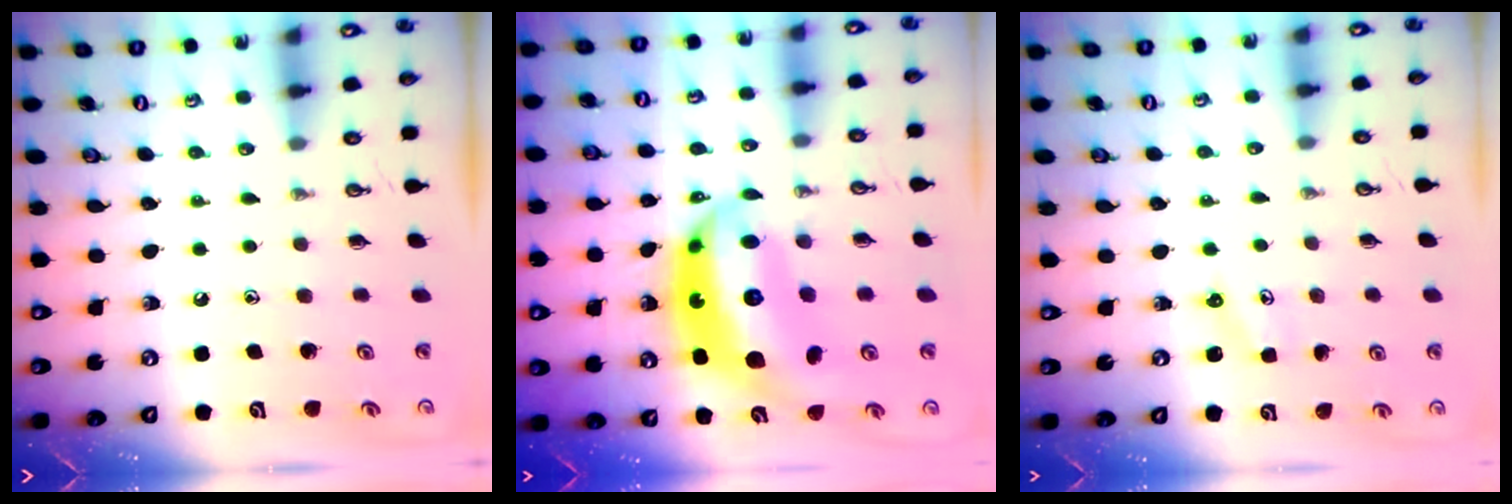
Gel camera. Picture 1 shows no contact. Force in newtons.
{"total": 16.1, "press": 16.0, "slide": 1.5}
{"total": 2.5, "press": 2.5, "slide": 0.3}